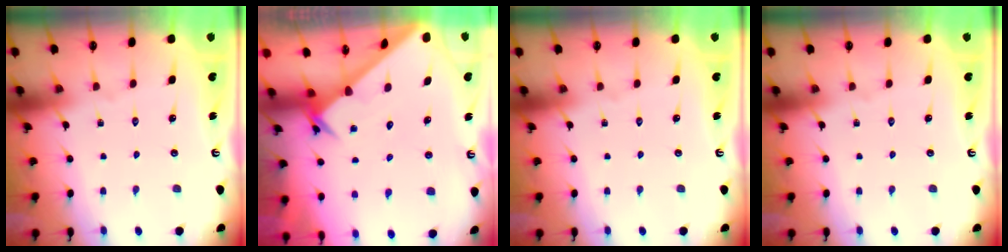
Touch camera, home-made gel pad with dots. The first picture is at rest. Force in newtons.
{"total": 2.7, "press": 2.6, "slide": 0.2}
{"total": 0.0}
{"total": 0.0}